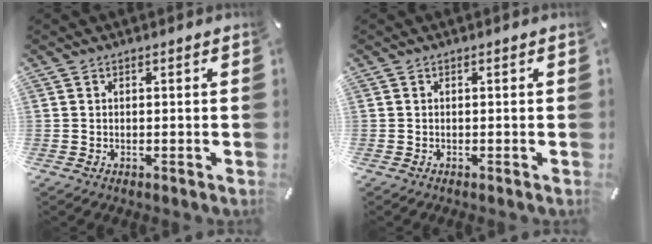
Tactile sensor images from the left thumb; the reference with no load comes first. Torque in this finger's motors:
{"motor_torque": [-0.06, 0.06, 0.00, 0.00, 0.00]}